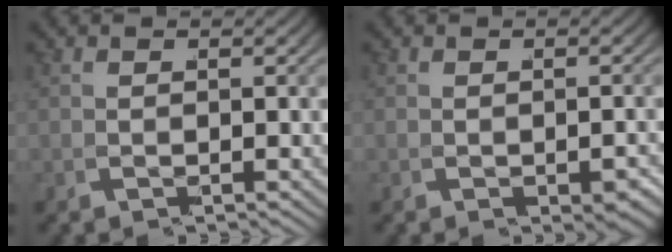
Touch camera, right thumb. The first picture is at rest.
{"total": 1.3, "force": [-0.9, 0.3, 0.9], "torque": [-0.017, -0.010, -0.007]}